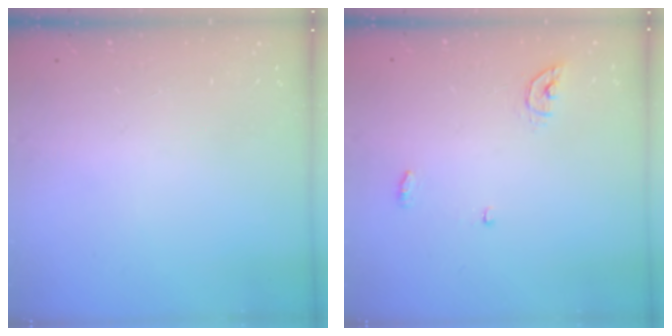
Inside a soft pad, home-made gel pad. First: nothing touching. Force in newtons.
{"total": 4.5, "press": 4.5, "slide": 0.3}